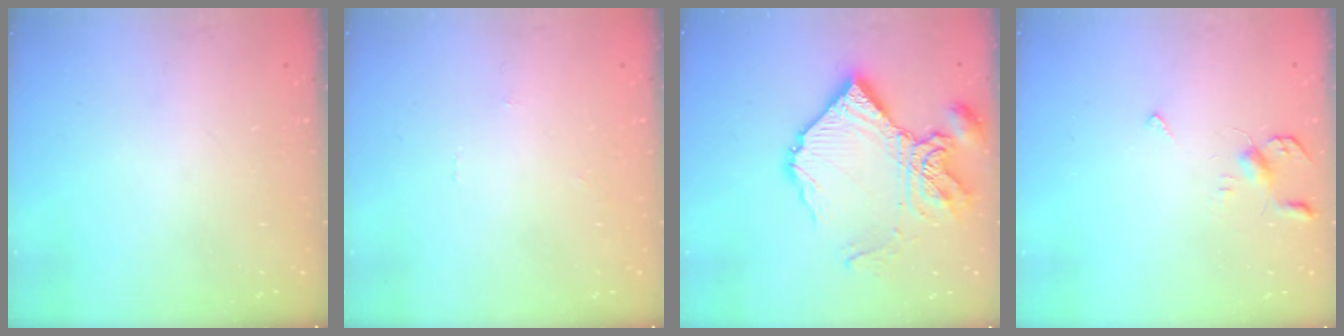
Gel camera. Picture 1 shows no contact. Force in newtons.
{"total": 0.0}
{"total": 18.7, "press": 18.5, "slide": 2.2}
{"total": 3.9, "press": 3.8, "slide": 0.7}